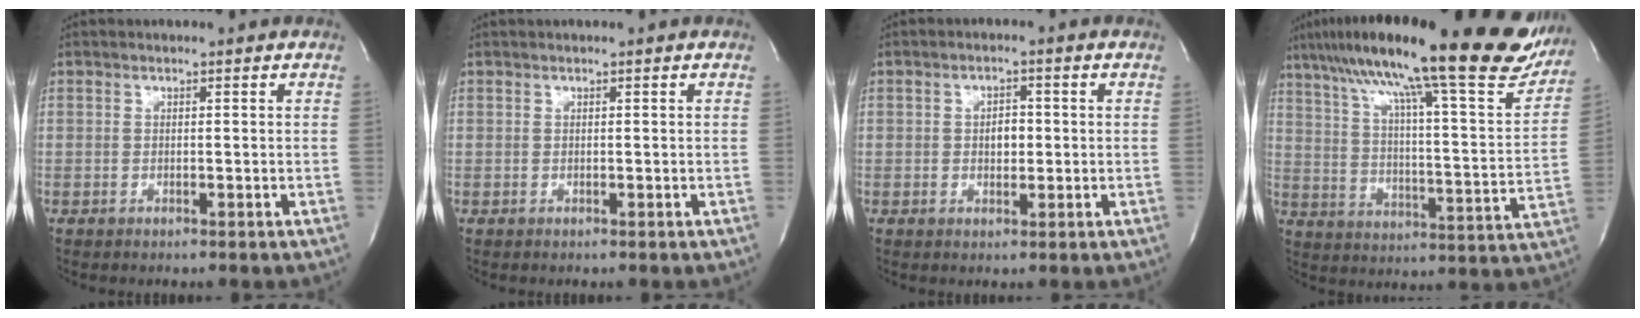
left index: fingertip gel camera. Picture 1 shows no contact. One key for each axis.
{"total": 0.0}
{"total": 3.0, "fx": 0.0, "fy": 1.8, "fz": 2.4, "tx": -0.035, "ty": 0.005, "tz": 0.001}
{"total": 30.3, "fx": 23.4, "fy": 3.7, "fz": 18.9, "tx": -0.291, "ty": 0.000, "tz": 0.319}